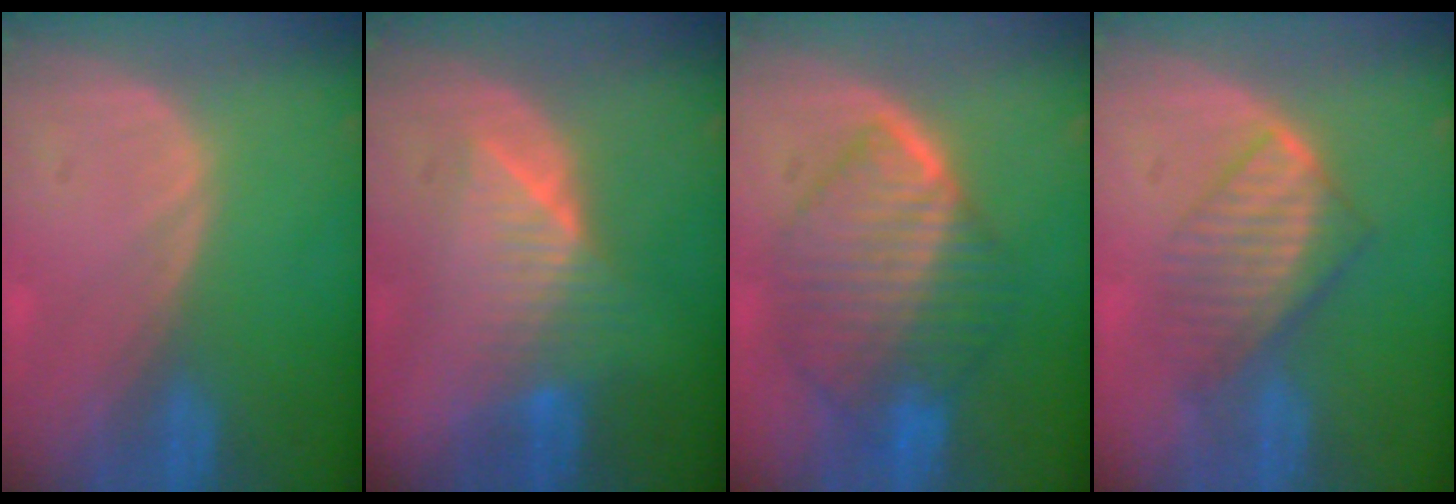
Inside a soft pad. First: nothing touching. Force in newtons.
{"total": 6.6, "press": 6.6, "slide": 0.5}
{"total": 10.3, "press": 10.2, "slide": 1.0}
{"total": 6.6, "press": 6.3, "slide": 1.9}